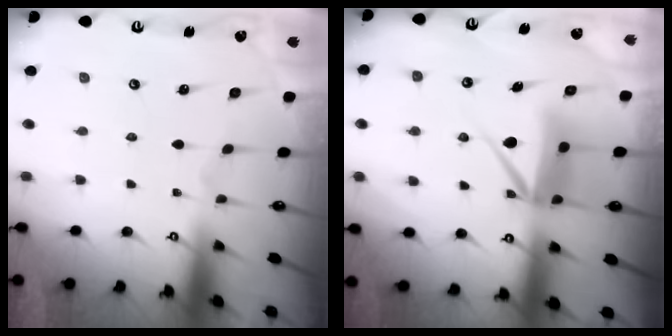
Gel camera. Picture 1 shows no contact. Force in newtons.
{"total": 9.1, "press": 9.1, "slide": 1.0}